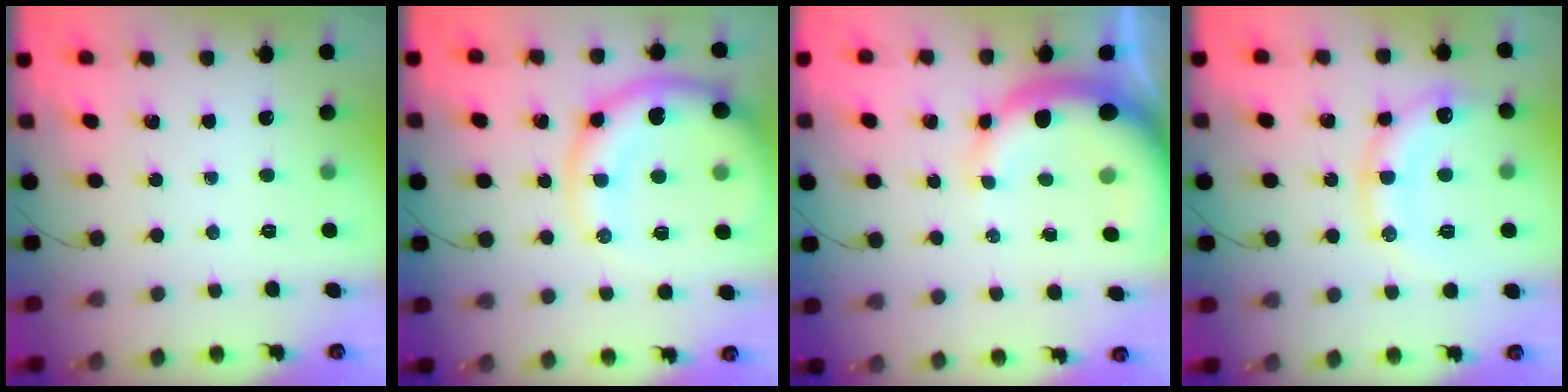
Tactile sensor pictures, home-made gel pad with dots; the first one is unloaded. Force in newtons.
{"total": 13.7, "press": 13.3, "slide": 3.5}
{"total": 11.9, "press": 11.7, "slide": 2.3}
{"total": 14.2, "press": 14.1, "slide": 1.9}